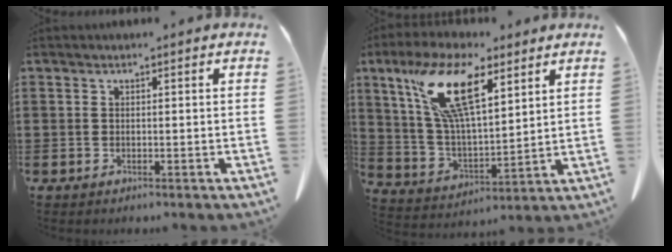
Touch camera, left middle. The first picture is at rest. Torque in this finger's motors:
{"motor_torque": [2.14, 0.00, 1.05, 0.21]}